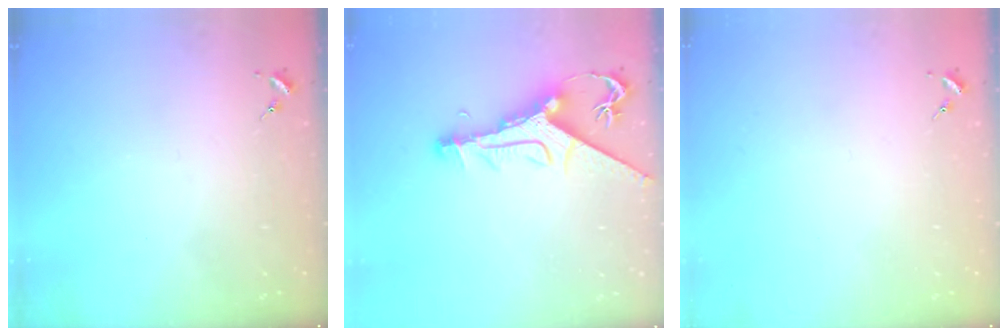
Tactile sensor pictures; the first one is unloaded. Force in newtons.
{"total": 11.9, "press": 11.8, "slide": 1.3}
{"total": 0.0}